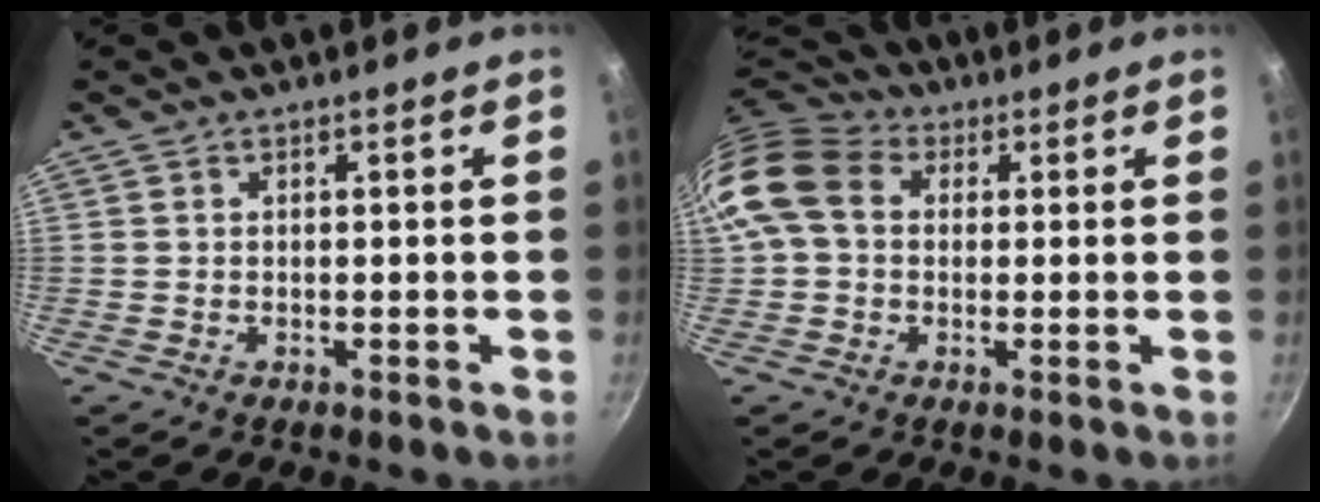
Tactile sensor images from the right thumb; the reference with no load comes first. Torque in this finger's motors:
{"motor_torque": [0.20, 0.81, 0.60, -0.56, 0.16]}